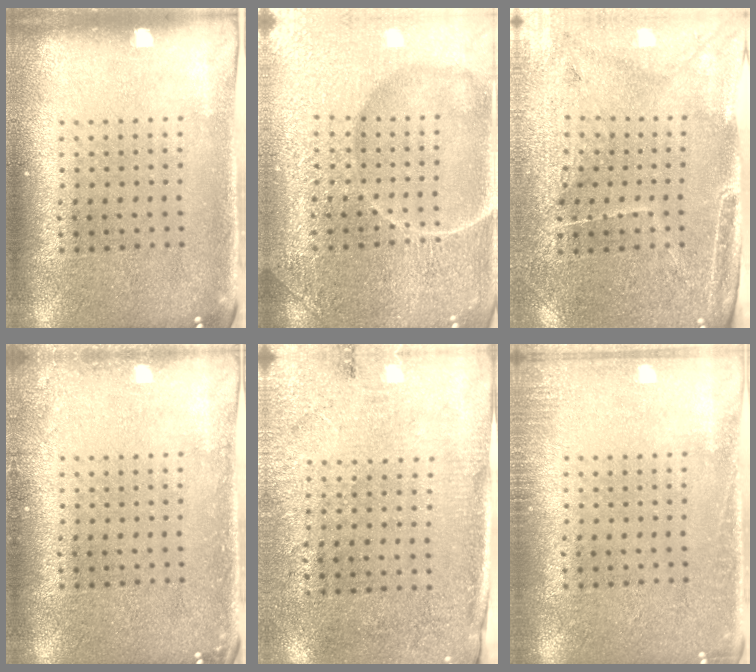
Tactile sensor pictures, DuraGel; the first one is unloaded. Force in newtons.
{"total": 7.4, "press": 7.4, "slide": 1.0}
{"total": 3.3, "press": 3.1, "slide": 1.1}
{"total": 1.1, "press": 1.1, "slide": 0.1}
{"total": 2.6, "press": 2.2, "slide": 1.4}
{"total": 1.3, "press": 1.3, "slide": 0.3}